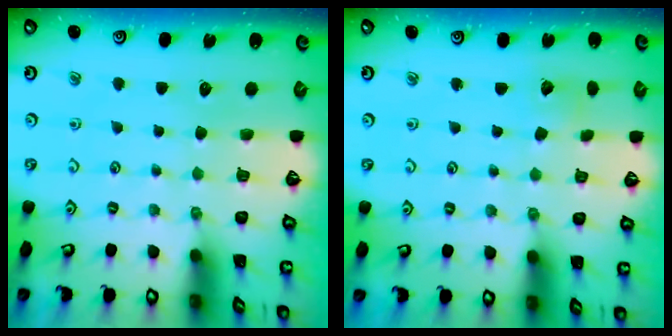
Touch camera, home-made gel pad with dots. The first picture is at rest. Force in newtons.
{"total": 4.7, "press": 4.7, "slide": 0.5}